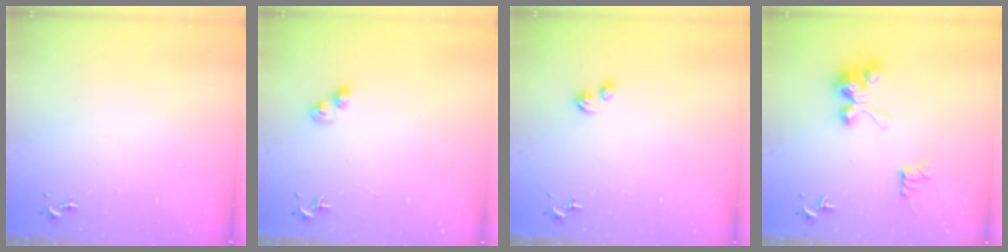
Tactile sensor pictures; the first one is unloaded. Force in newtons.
{"total": 4.4, "press": 4.3, "slide": 0.4}
{"total": 3.4, "press": 3.3, "slide": 0.4}
{"total": 9.6, "press": 9.6, "slide": 0.2}